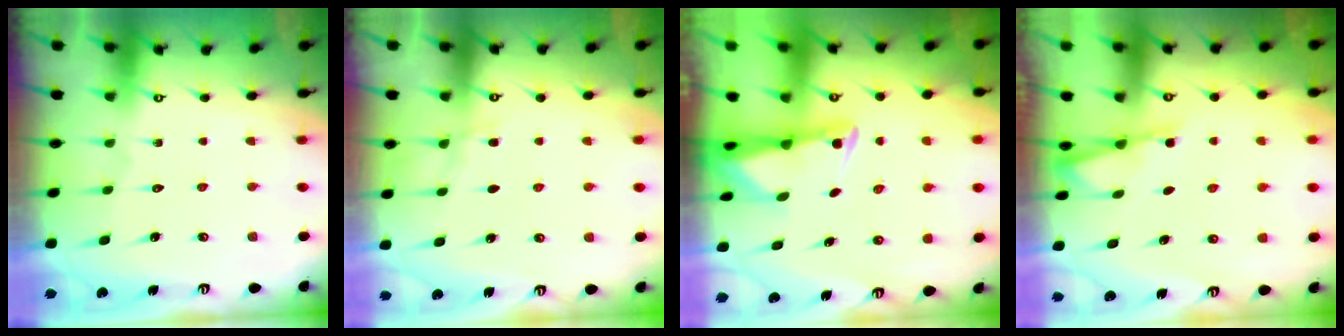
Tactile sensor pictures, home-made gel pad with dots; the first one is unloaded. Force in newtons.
{"total": 4.9, "press": 4.8, "slide": 0.7}
{"total": 2.4, "press": 2.3, "slide": 0.4}
{"total": 2.5, "press": 2.5, "slide": 0.4}